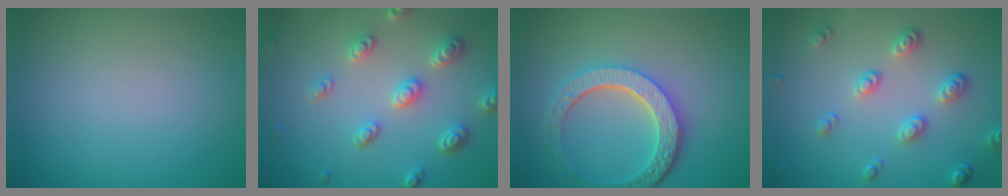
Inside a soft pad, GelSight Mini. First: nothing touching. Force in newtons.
{"total": 4.4, "press": 3.6, "slide": 2.5}
{"total": 5.6, "press": 4.3, "slide": 3.6}
{"total": 3.6, "press": 2.9, "slide": 2.1}